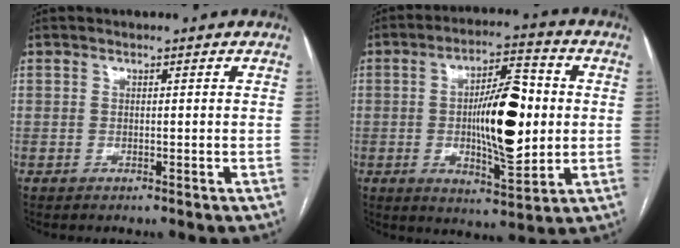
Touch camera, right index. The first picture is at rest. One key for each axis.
{"total": 14.1, "fx": 0.1, "fy": 4.0, "fz": 13.6, "tx": -0.226, "ty": 0.008, "tz": 0.005}